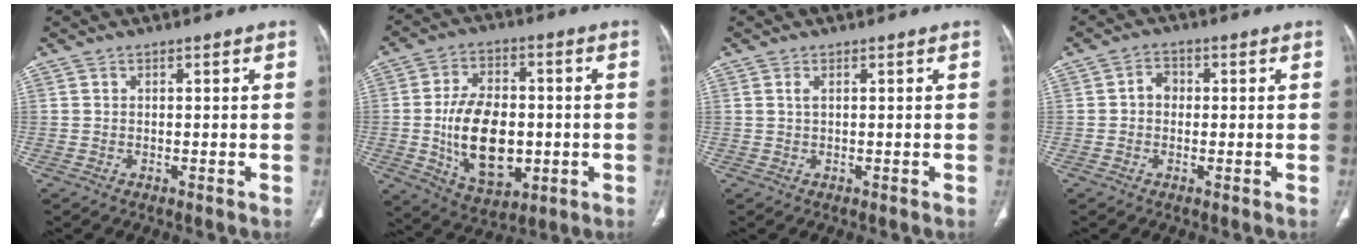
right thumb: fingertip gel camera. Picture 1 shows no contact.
{"total": 16.3, "force": [-1.9, 10.2, 12.5], "torque": [-0.188, 0.002, -0.016]}
{"total": 0.8, "force": [0.3, 0.2, 0.7], "torque": [-0.022, 0.005, 0.007]}
{"total": 2.8, "force": [0.0, 2.4, 1.6], "torque": [-0.014, 0.013, -0.008]}